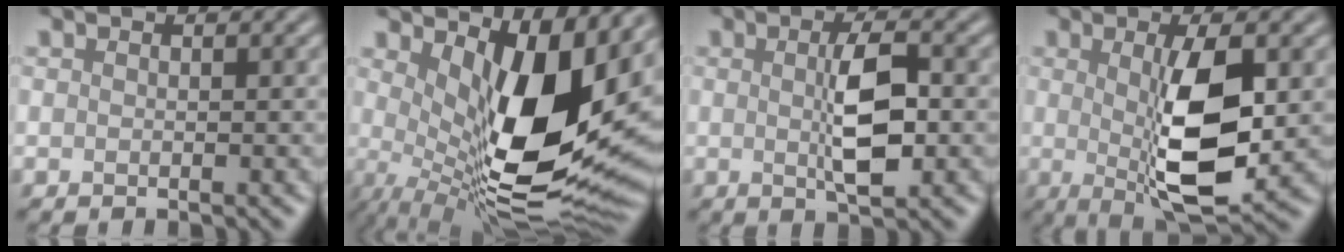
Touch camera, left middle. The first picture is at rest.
{"total": 13.5, "force": [1.7, 5.3, 12.3], "torque": [-0.180, -0.024, 0.038]}
{"total": 4.2, "force": [-0.3, 1.0, 4.1], "torque": [-0.080, 0.004, 0.003]}
{"total": 7.6, "force": [-0.3, 2.0, 7.3], "torque": [-0.123, -0.008, 0.005]}